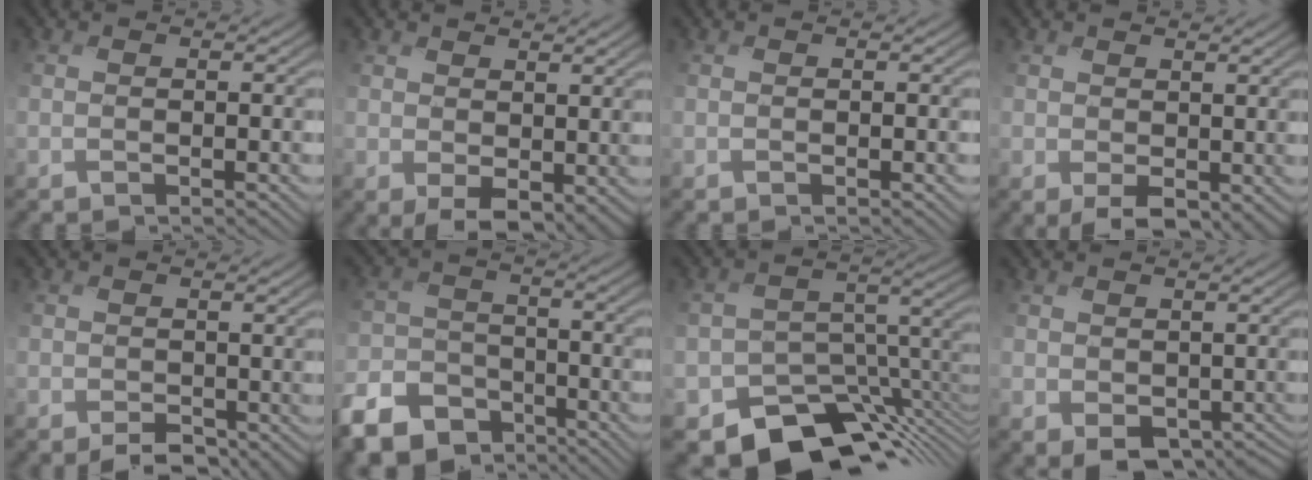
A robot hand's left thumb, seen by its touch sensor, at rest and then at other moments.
{"total": 3.9, "force": [0.6, 2.6, 2.8], "torque": [-0.057, -0.016, 0.020]}
{"total": 0.0}
{"total": 3.3, "force": [0.0, 2.3, 2.4], "torque": [-0.050, -0.015, 0.006]}
{"total": 2.6, "force": [-1.0, 2.0, 1.3], "torque": [-0.030, -0.013, -0.017]}
{"total": 10.6, "force": [-7.8, 6.2, 3.6], "torque": [-0.103, -0.020, -0.129]}
{"total": 12.3, "force": [-8.8, 6.5, 5.5], "torque": [-0.090, -0.033, -0.120]}
{"total": 3.7, "force": [-0.3, 3.0, 2.2], "torque": [-0.056, -0.023, 0.002]}